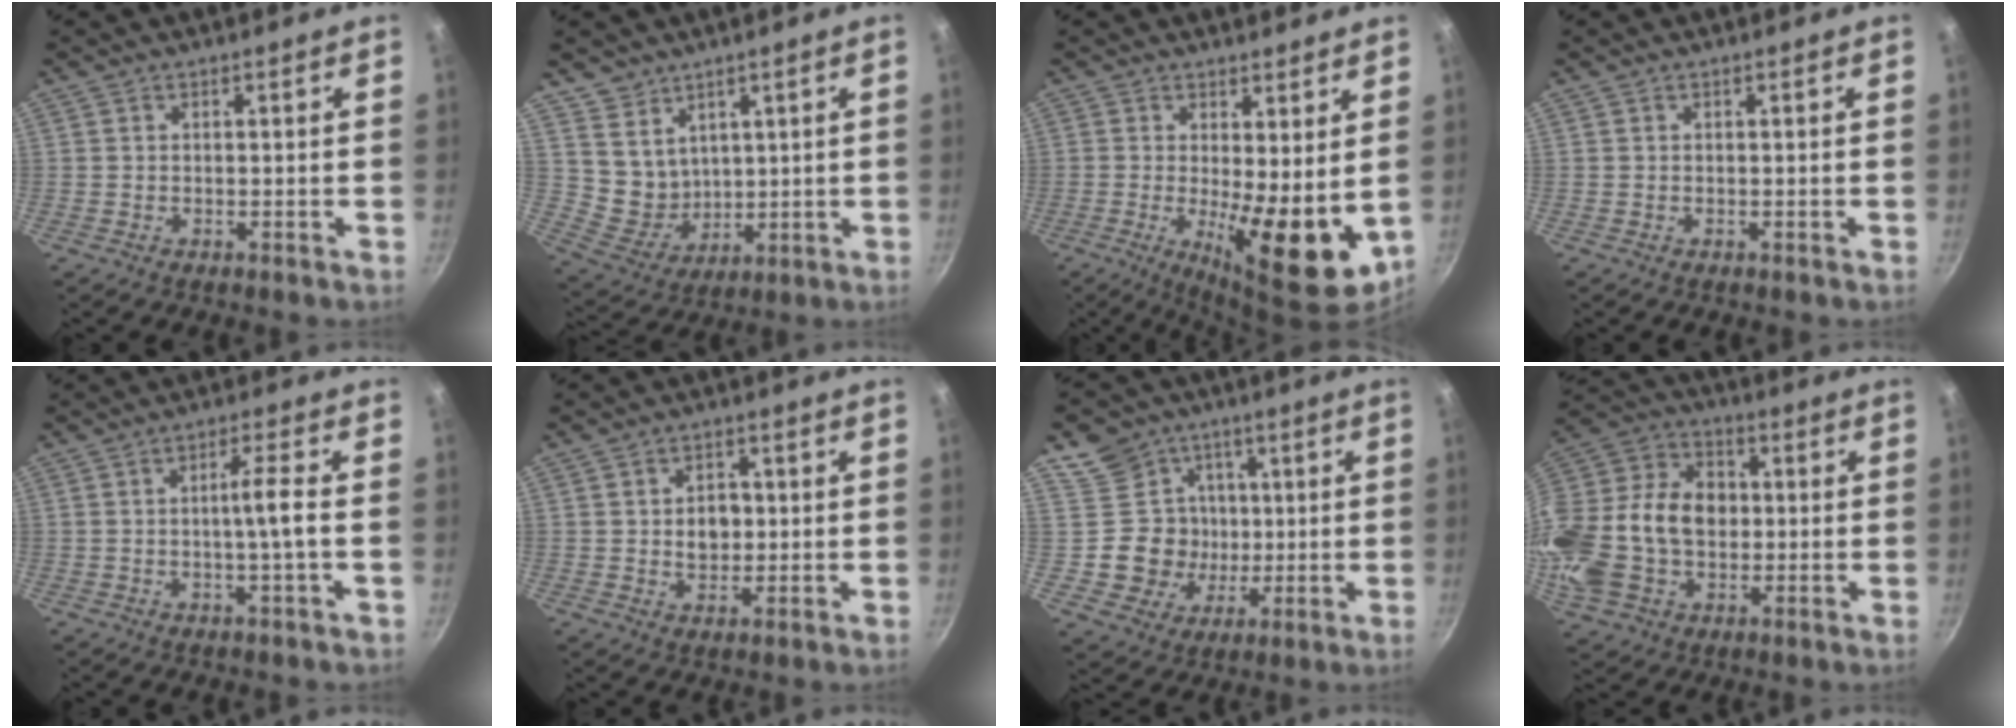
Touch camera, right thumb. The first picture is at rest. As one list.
[{"total": 8.1, "force": [4.6, 6.4, 2.0], "torque": [-0.006, -0.022, 0.105]}, {"total": 12.4, "force": [0.2, 4.2, 11.6], "torque": [-0.149, -0.026, 0.011]}, {"total": 0.0}, {"total": 4.6, "force": [-0.7, -0.5, 4.5], "torque": [-0.082, 0.011, -0.011]}, {"total": 5.2, "force": [0.2, 4.0, 3.4], "torque": [-0.031, -0.001, 0.004]}, {"total": 12.9, "force": [1.1, 12.5, 3.2], "torque": [-0.018, 0.004, 0.015]}, {"total": 24.1, "force": [-0.7, 18.0, 16.0], "torque": [-0.322, 0.044, -0.012]}]